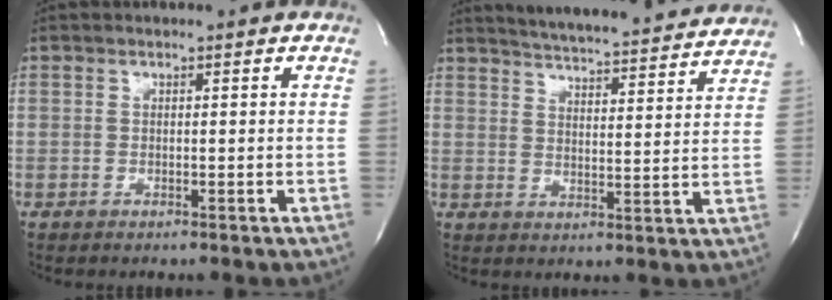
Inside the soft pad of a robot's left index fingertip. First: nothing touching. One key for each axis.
{"total": 19.8, "fx": 18.7, "fy": 1.6, "fz": 6.2, "tx": -0.097, "ty": -0.027, "tz": 0.236}